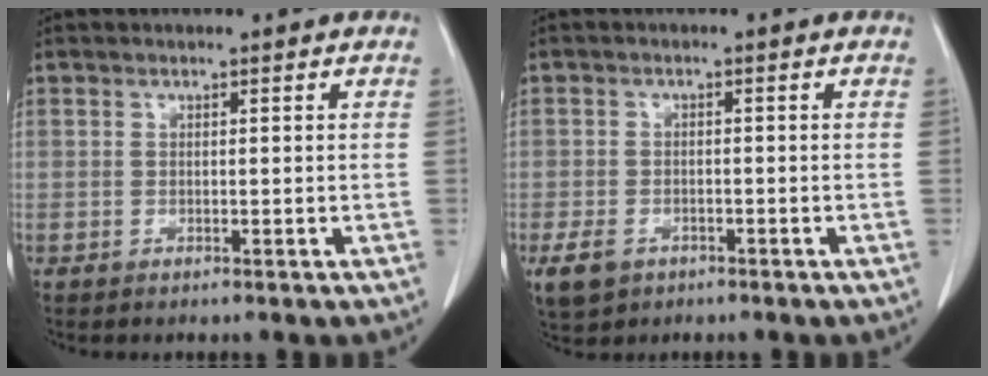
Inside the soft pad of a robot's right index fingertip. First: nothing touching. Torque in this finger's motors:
{"motor_torque": [-0.05, 0.01, -0.38, -0.21]}